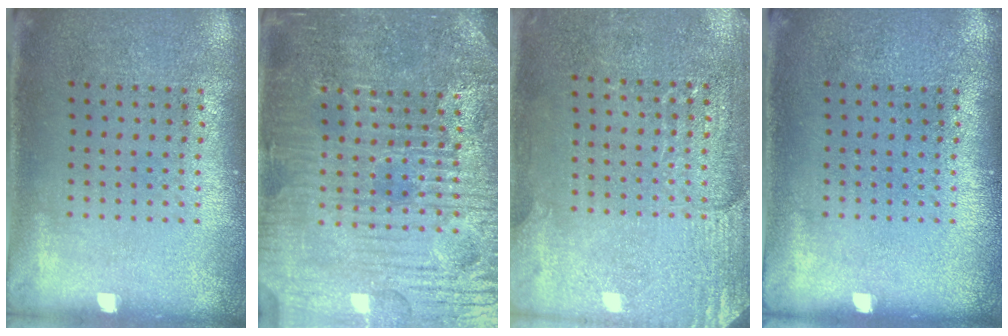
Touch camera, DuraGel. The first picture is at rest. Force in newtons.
{"total": 5.4, "press": 5.1, "slide": 1.8}
{"total": 2.9, "press": 2.9, "slide": 0.5}
{"total": 0.0}